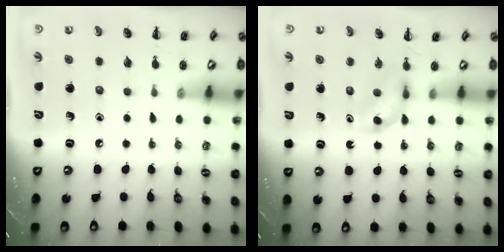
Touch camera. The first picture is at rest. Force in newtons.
{"total": 3.7, "press": 3.4, "slide": 1.4}